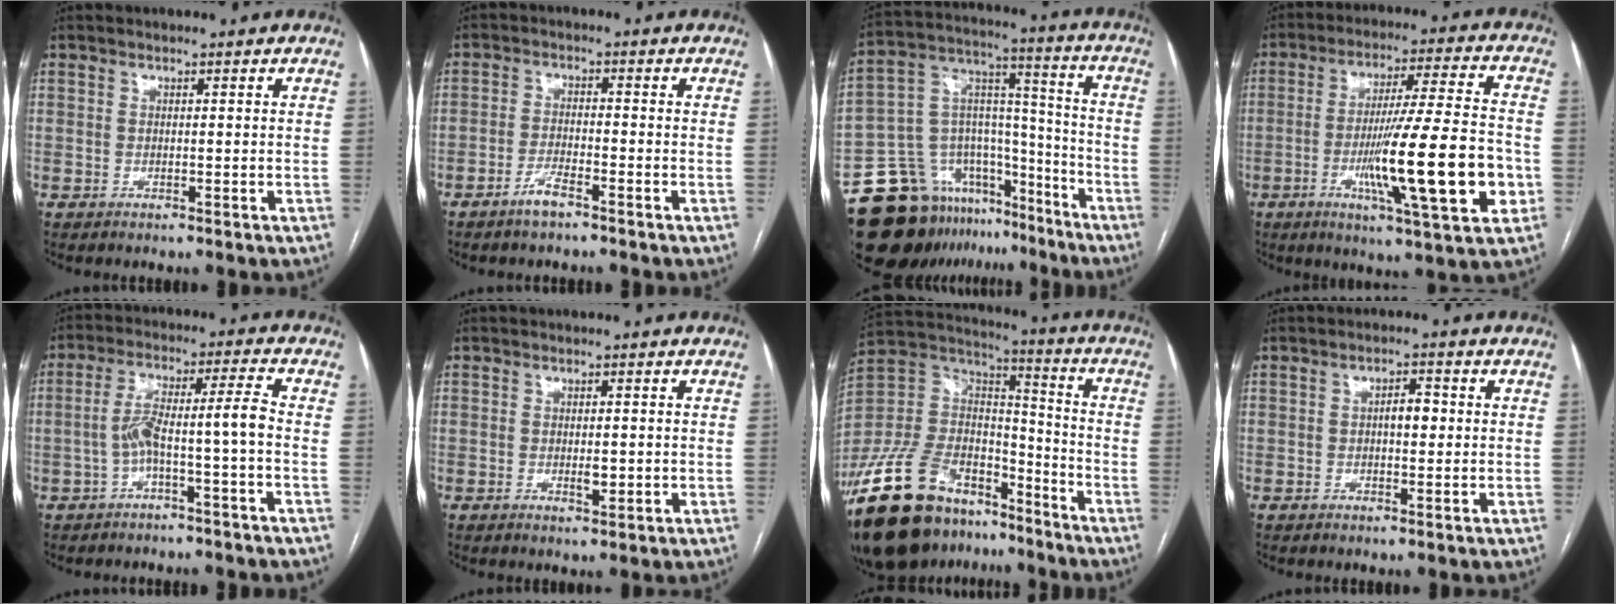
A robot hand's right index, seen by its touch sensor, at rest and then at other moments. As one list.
[{"total": 3.4, "force": [-2.5, 0.5, 2.2], "torque": [-0.042, 0.000, -0.049]}, {"total": 20.0, "force": [-15.1, 11.6, 5.9], "torque": [-0.099, 0.095, -0.240]}, {"total": 18.5, "force": [-4.6, 1.0, 17.9], "torque": [-0.284, -0.010, -0.071]}, {"total": 7.1, "force": [-2.1, -0.4, 6.7], "torque": [-0.126, 0.035, -0.033]}, {"total": 2.2, "force": [-0.4, 0.8, 2.0], "torque": [-0.035, -0.002, -0.003]}, {"total": 26.2, "force": [-18.2, 13.2, 13.3], "torque": [-0.329, 0.006, -0.324]}, {"total": 2.7, "force": [0.1, 1.1, 2.4], "torque": [-0.036, 0.008, -0.001]}]